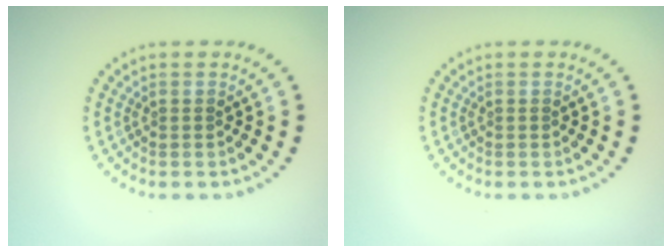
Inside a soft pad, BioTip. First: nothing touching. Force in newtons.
{"total": 0.0}